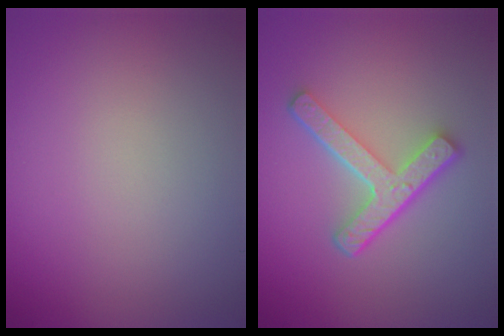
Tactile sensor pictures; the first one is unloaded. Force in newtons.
{"total": 4.6, "press": 3.3, "slide": 3.1}